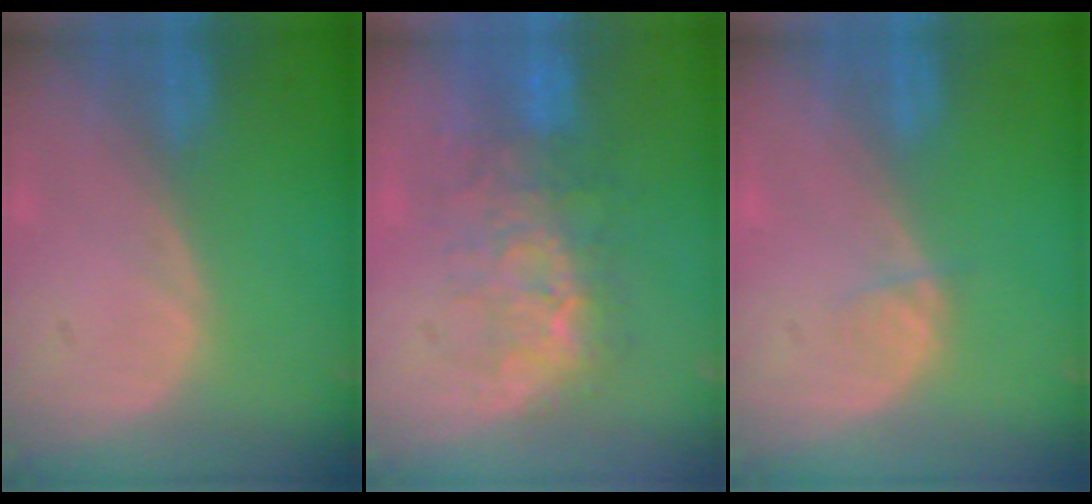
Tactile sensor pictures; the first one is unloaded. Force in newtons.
{"total": 8.4, "press": 8.0, "slide": 2.6}
{"total": 1.2, "press": 1.2, "slide": 0.2}